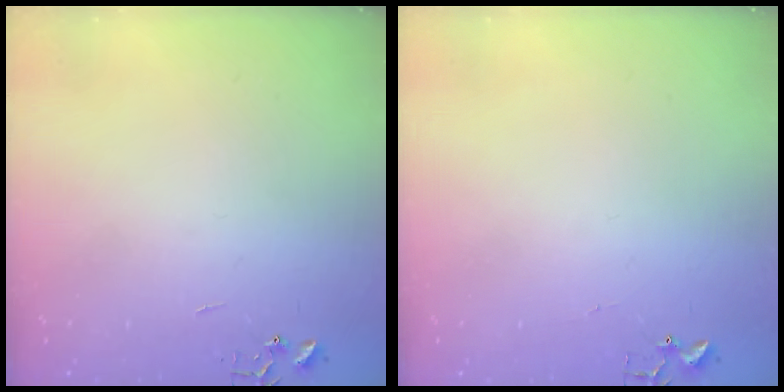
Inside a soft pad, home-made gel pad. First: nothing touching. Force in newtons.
{"total": 1.8, "press": 1.8, "slide": 0.2}